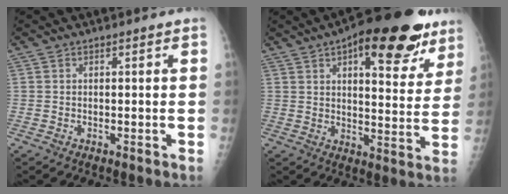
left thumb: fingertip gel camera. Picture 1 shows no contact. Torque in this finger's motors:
{"motor_torque": [0.40, 0.56, 0.37, -0.26, 0.16]}